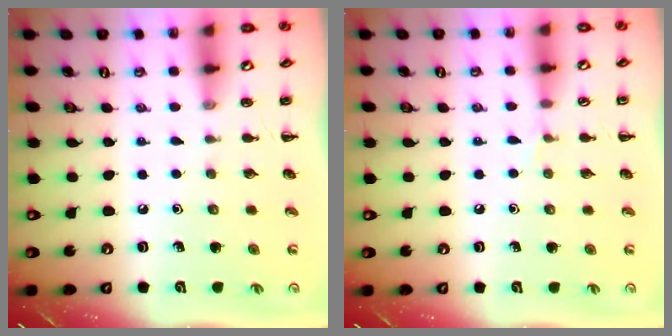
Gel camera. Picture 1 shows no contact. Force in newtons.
{"total": 3.6, "press": 3.3, "slide": 1.3}